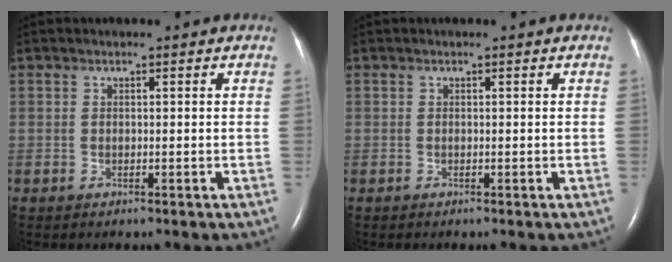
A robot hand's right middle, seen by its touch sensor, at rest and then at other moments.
{"total": 0.0}